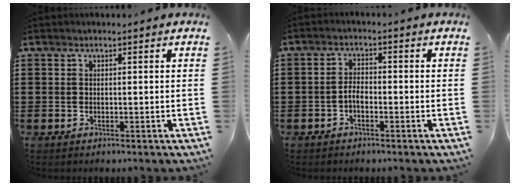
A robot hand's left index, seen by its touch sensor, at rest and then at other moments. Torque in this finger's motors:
{"motor_torque": [0.11, 0.11, 0.07, 0.05]}